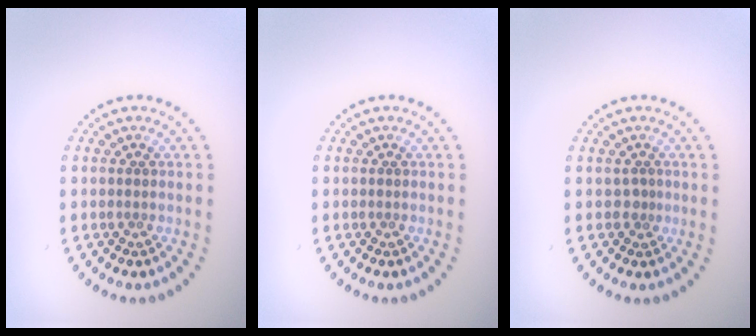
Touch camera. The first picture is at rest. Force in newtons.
{"total": 0.0}
{"total": 0.5, "press": 0.2, "slide": 0.5}